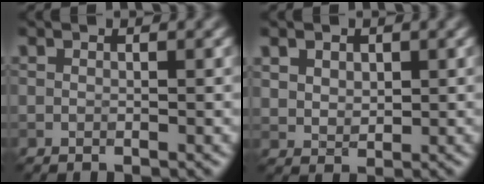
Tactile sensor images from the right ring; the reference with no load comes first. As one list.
[{"total": 2.3, "force": [1.1, 1.7, 1.1], "torque": [-0.028, 0.003, 0.022]}]